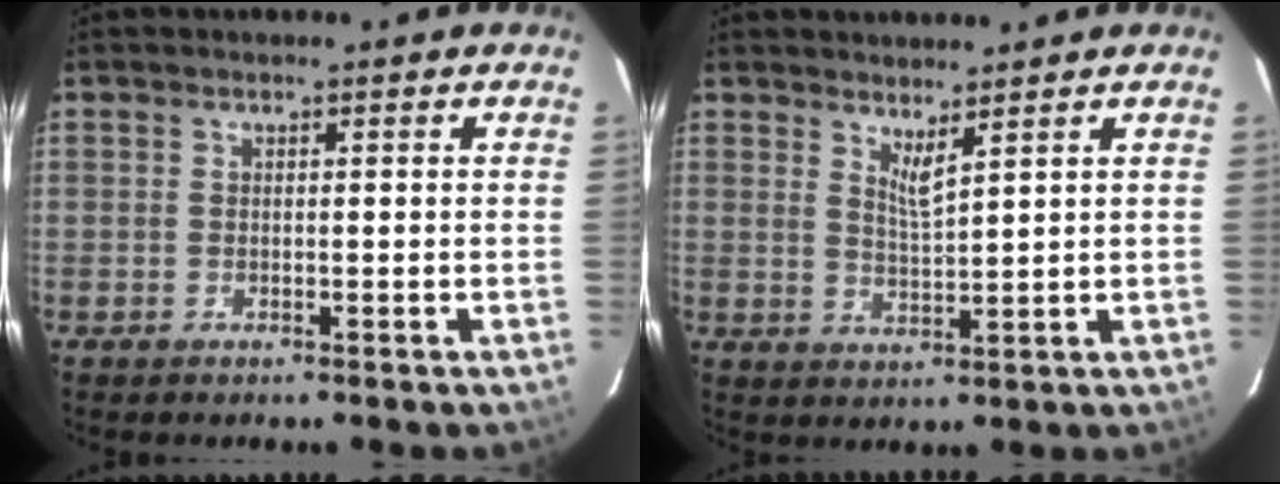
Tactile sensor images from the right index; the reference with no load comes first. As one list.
[{"total": 3.3, "force": [2.6, -0.1, 2.0], "torque": [-0.036, -0.010, 0.043]}]